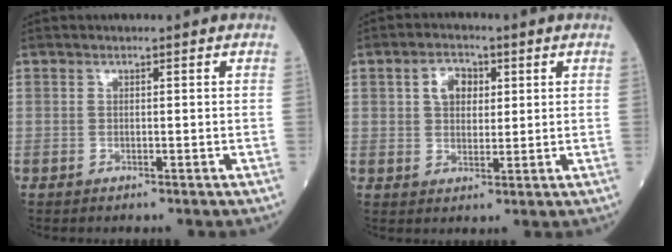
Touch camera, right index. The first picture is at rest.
{"total": 4.6, "force": [1.5, 3.1, 3.1], "torque": [-0.054, 0.012, 0.027]}